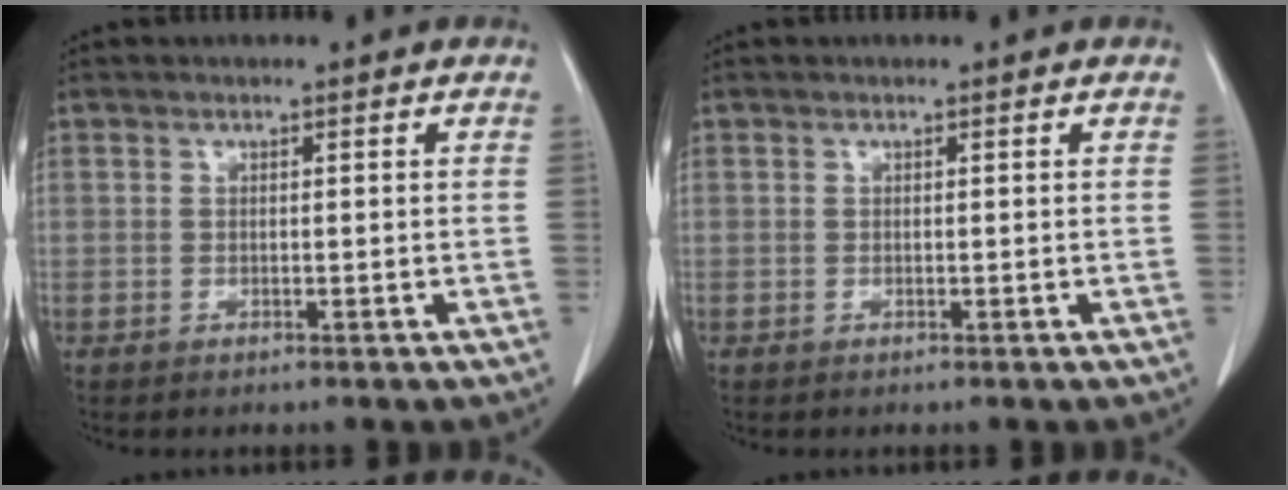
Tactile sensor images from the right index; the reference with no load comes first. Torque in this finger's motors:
{"motor_torque": [0.00, 0.00, 0.01, 0.00]}